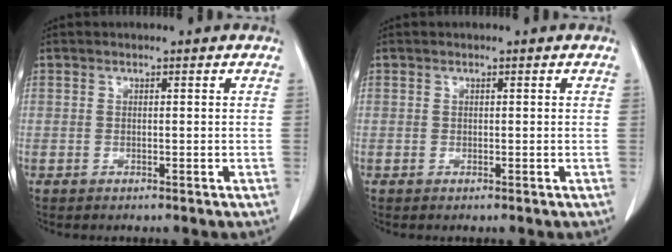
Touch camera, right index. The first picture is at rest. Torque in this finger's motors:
{"motor_torque": [-0.04, 0.03, -0.03, -0.01]}